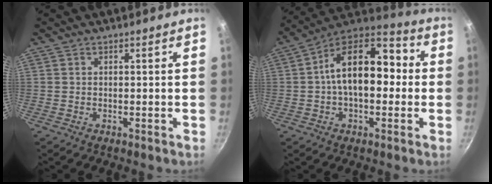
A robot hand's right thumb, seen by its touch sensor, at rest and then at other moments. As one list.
[{"total": 17.6, "force": [1.0, 10.0, 14.5], "torque": [-0.208, 0.044, 0.003]}]